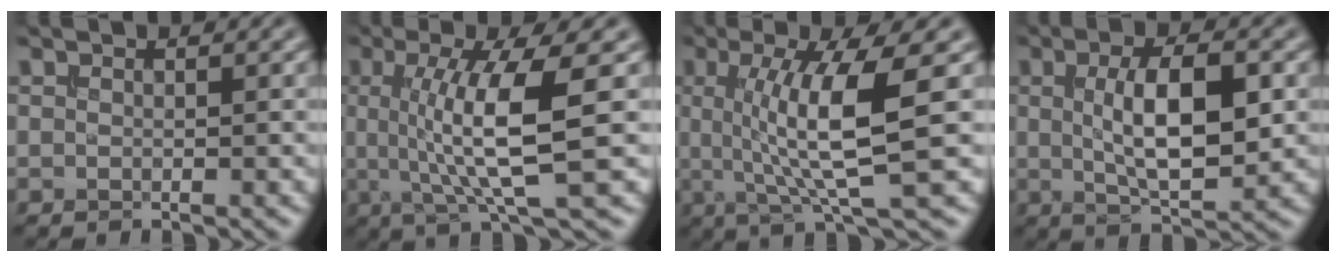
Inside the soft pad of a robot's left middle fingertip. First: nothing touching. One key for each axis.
{"total": 7.8, "fx": 0.6, "fy": 1.5, "fz": 7.6, "tx": -0.124, "ty": -0.003, "tz": 0.011}
{"total": 8.0, "fx": 0.8, "fy": 1.6, "fz": 7.8, "tx": -0.123, "ty": -0.004, "tz": 0.015}
{"total": 7.1, "fx": 0.5, "fy": 2.4, "fz": 6.7, "tx": -0.119, "ty": -0.001, "tz": 0.010}